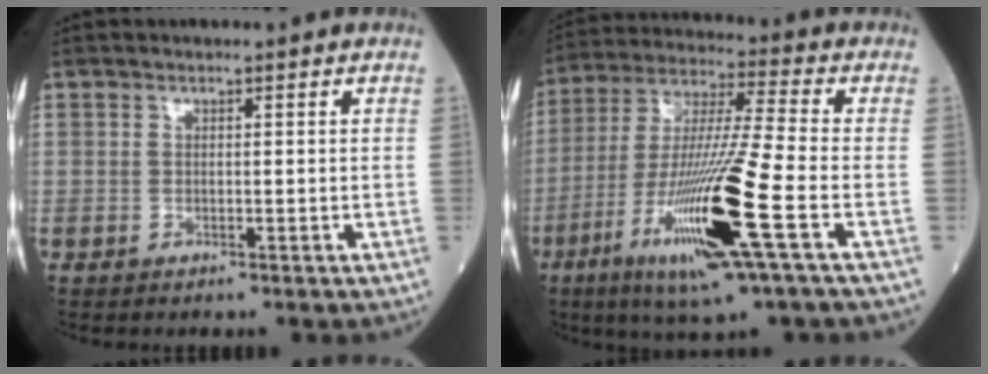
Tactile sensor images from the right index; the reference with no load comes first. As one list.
[{"total": 18.4, "force": [-7.0, -0.2, 17.0], "torque": [-0.356, -0.033, -0.133]}]